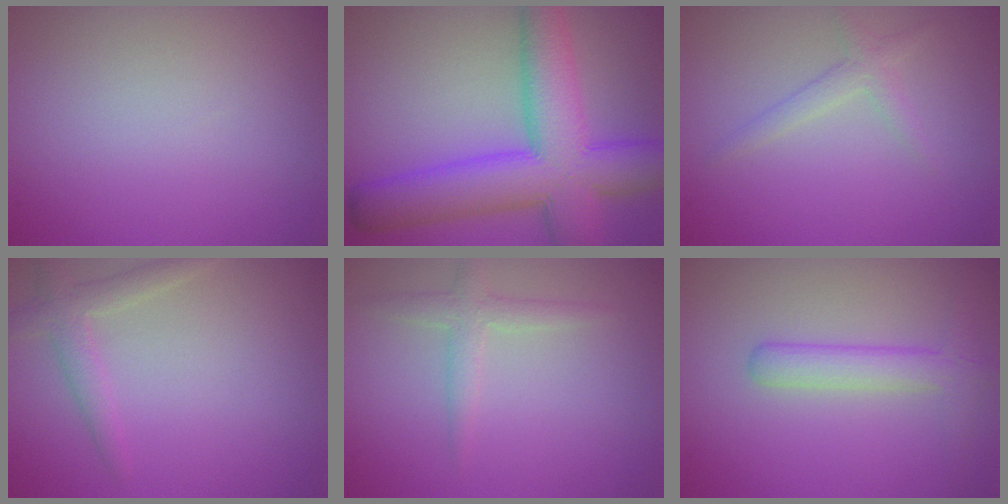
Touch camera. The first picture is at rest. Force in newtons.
{"total": 10.8, "press": 10.7, "slide": 0.5}
{"total": 1.6, "press": 1.6, "slide": 0.1}
{"total": 2.2, "press": 2.2, "slide": 0.2}
{"total": 1.9, "press": 1.9, "slide": 0.1}
{"total": 3.0, "press": 3.0, "slide": 0.0}